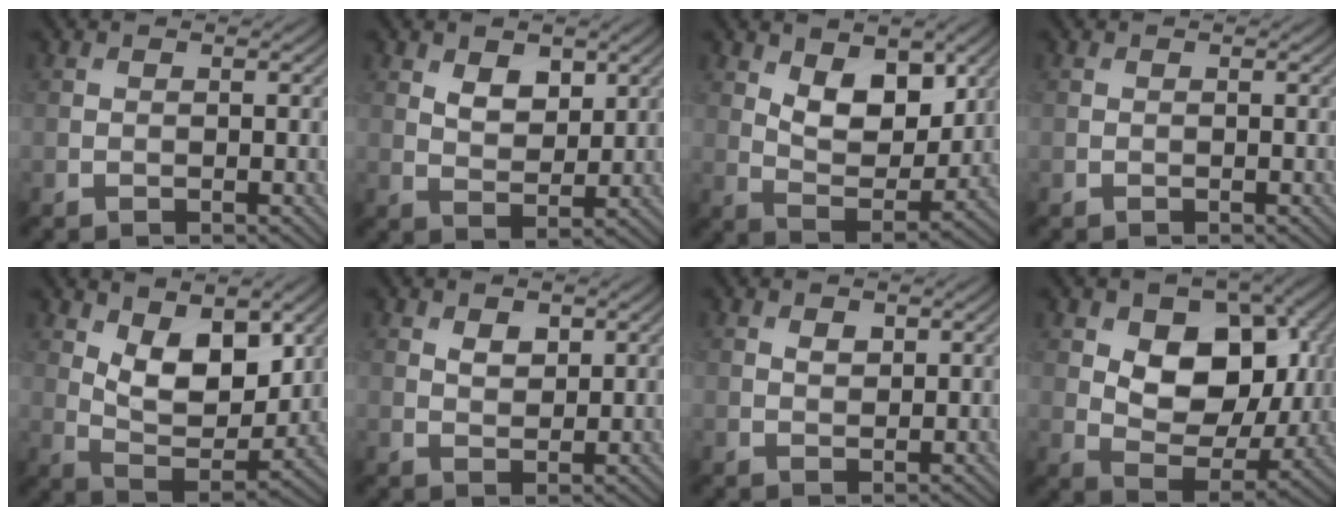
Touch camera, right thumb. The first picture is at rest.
{"total": 4.1, "force": [2.2, 2.4, 2.5], "torque": [-0.050, -0.009, 0.040]}
{"total": 8.5, "force": [4.0, 4.5, 6.0], "torque": [-0.118, -0.013, 0.068]}
{"total": 0.0}
{"total": 10.0, "force": [4.2, 5.1, 7.5], "torque": [-0.149, -0.013, 0.075]}
{"total": 2.4, "force": [1.3, 1.4, 1.4], "torque": [-0.025, -0.004, 0.027]}
{"total": 1.4, "force": [0.8, 0.8, 0.8], "torque": [-0.014, -0.003, 0.017]}
{"total": 11.0, "force": [2.9, 7.4, 7.7], "torque": [-0.138, -0.012, 0.042]}